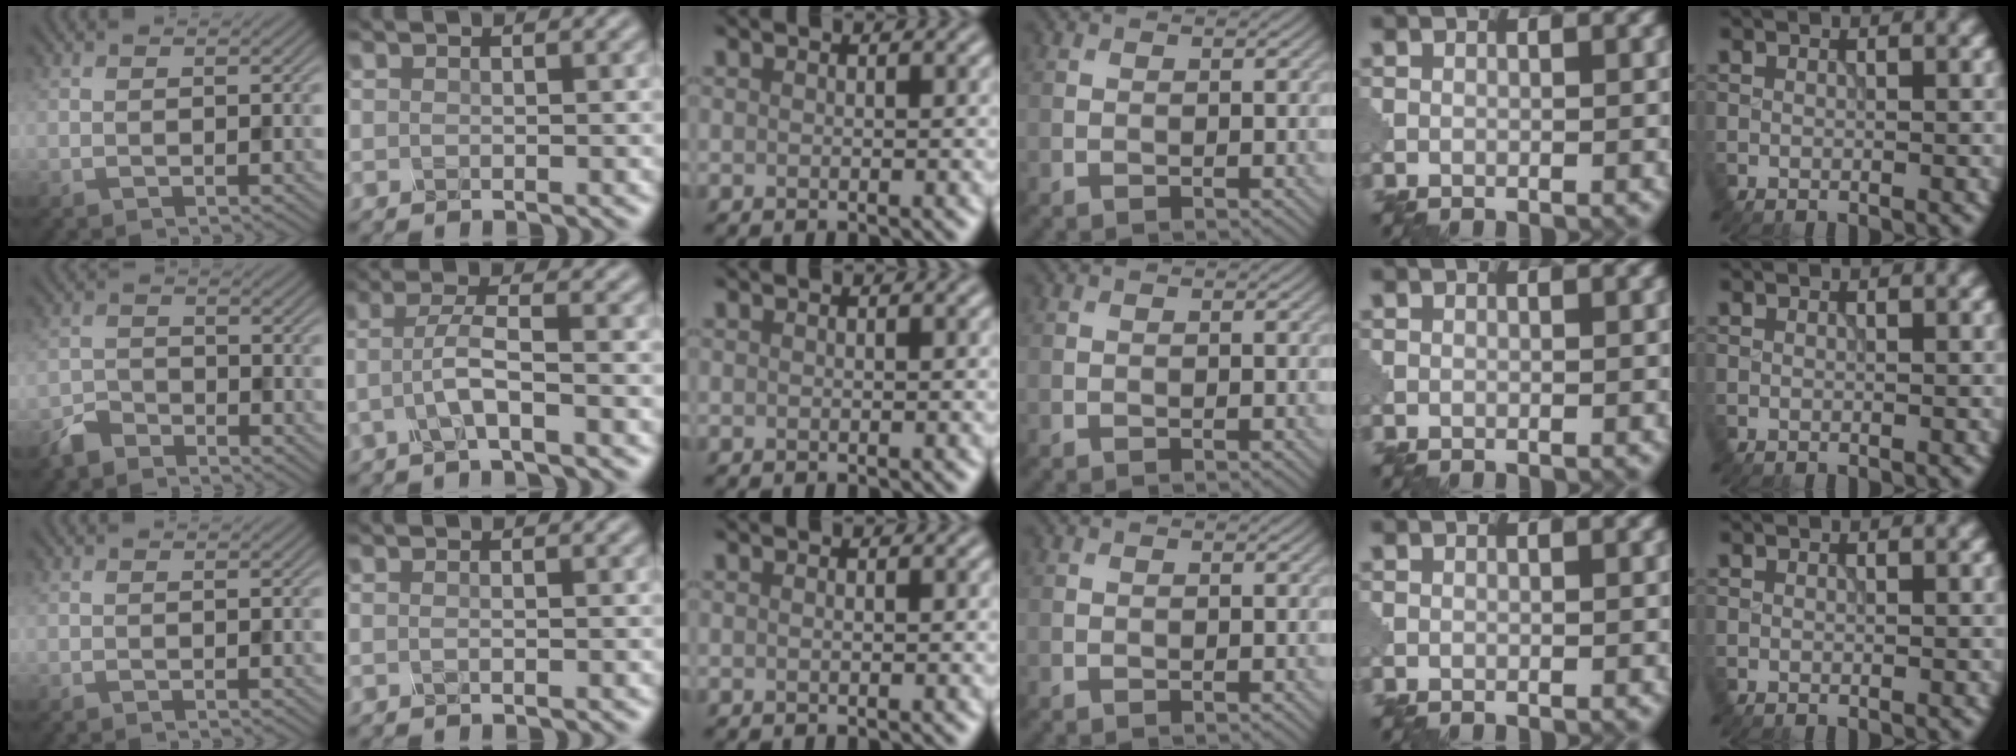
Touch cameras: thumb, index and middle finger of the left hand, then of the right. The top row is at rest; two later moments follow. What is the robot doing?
{"motion": "squeeze", "object": "clothespin"}